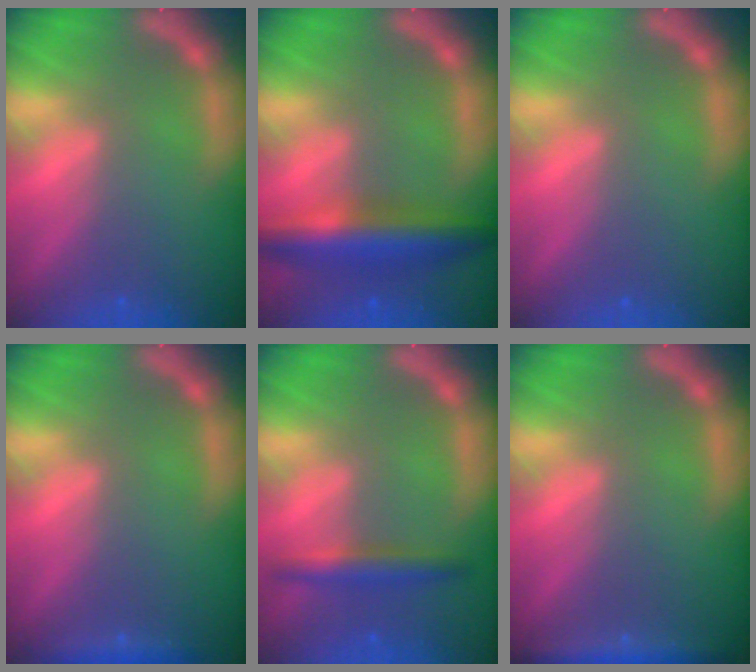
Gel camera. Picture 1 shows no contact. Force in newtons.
{"total": 6.5}
{"total": 0.0}
{"total": 1.4}
{"total": 3.0}
{"total": 3.5}